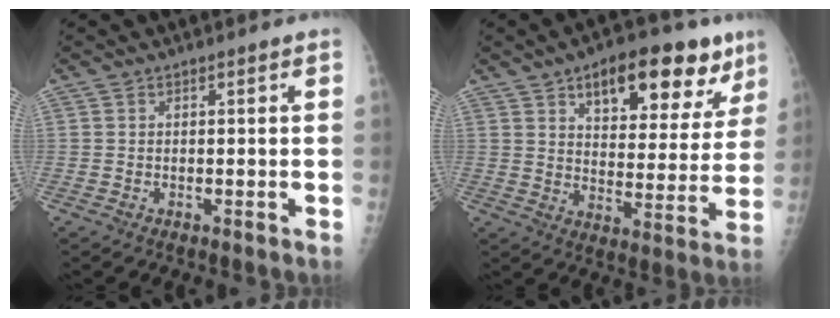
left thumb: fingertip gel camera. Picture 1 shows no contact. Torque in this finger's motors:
{"motor_torque": [0.26, 0.61, 0.09, -0.25, 0.11]}